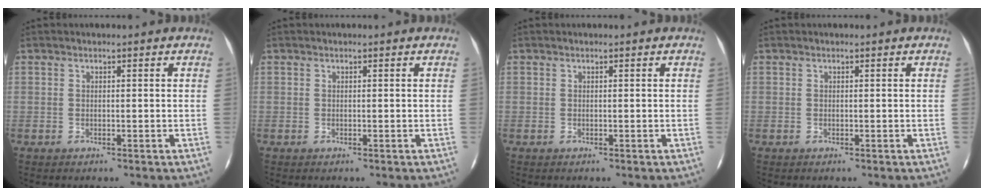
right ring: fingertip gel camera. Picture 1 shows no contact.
{"total": 0.0}
{"total": 0.0}
{"total": 0.0}